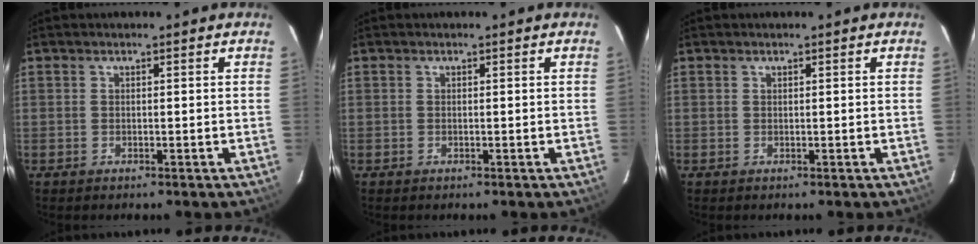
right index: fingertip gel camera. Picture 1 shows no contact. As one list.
[{"total": 0.0}, {"total": 0.0}]